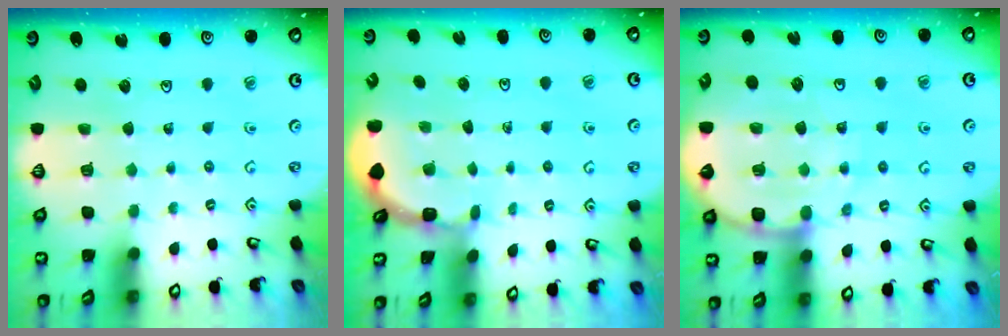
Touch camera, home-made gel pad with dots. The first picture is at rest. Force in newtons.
{"total": 1.7, "press": 1.7, "slide": 0.1}
{"total": 9.6, "press": 9.5, "slide": 1.2}